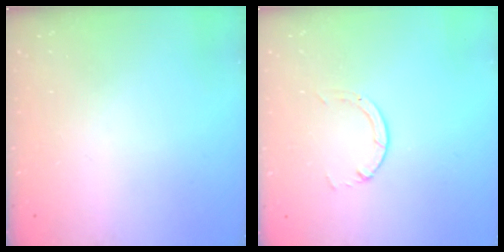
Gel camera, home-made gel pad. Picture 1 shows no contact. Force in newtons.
{"total": 1.3, "press": 1.2, "slide": 0.3}